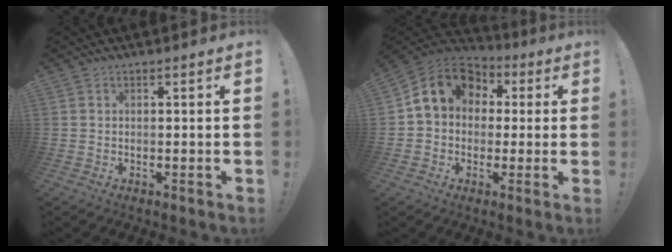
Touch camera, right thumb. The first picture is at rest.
{"total": 14.3, "force": [3.7, 11.0, 8.4], "torque": [-0.123, 0.006, 0.072]}